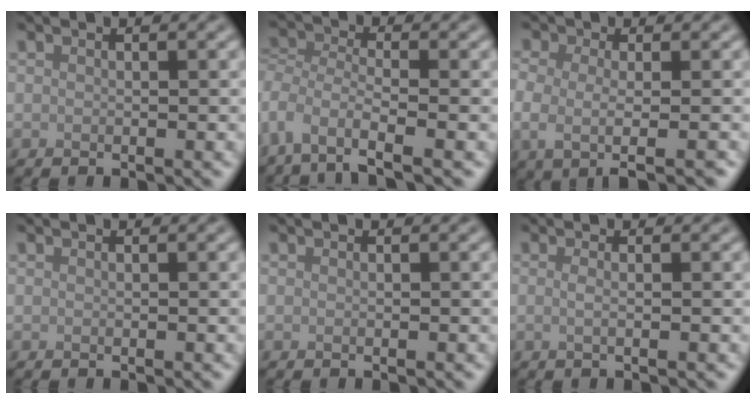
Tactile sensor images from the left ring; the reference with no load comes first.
{"total": 5.0, "force": [-2.9, 2.0, 3.6], "torque": [-0.078, -0.011, -0.064]}
{"total": 3.4, "force": [-0.7, 1.3, 3.0], "torque": [-0.053, -0.009, -0.014]}
{"total": 0.0}
{"total": 0.0}
{"total": 1.2, "force": [-0.1, 0.4, 1.1], "torque": [-0.015, -0.002, -0.005]}